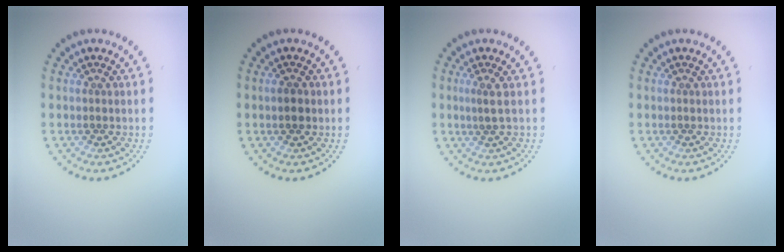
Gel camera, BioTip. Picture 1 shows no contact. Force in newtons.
{"total": 1.6, "press": 1.6, "slide": 0.1}
{"total": 1.0, "press": 0.8, "slide": 0.7}
{"total": 0.0}